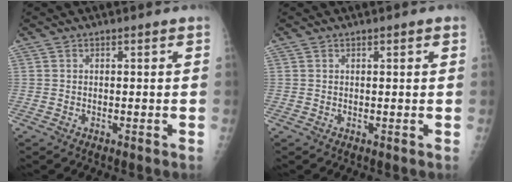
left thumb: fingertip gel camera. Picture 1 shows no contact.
{"total": 1.0, "force": [0.5, 0.1, 0.8], "torque": [-0.010, 0.001, 0.006]}